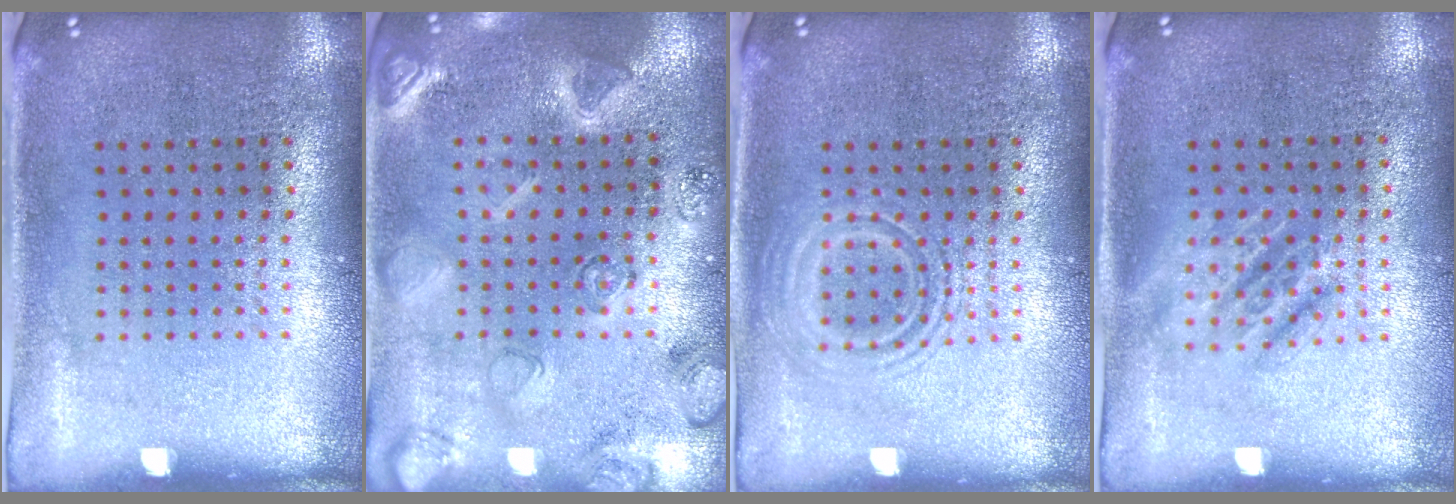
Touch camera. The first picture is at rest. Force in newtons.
{"total": 2.7, "press": 2.7, "slide": 0.4}
{"total": 2.4, "press": 2.4, "slide": 0.4}
{"total": 1.2, "press": 1.1, "slide": 0.5}